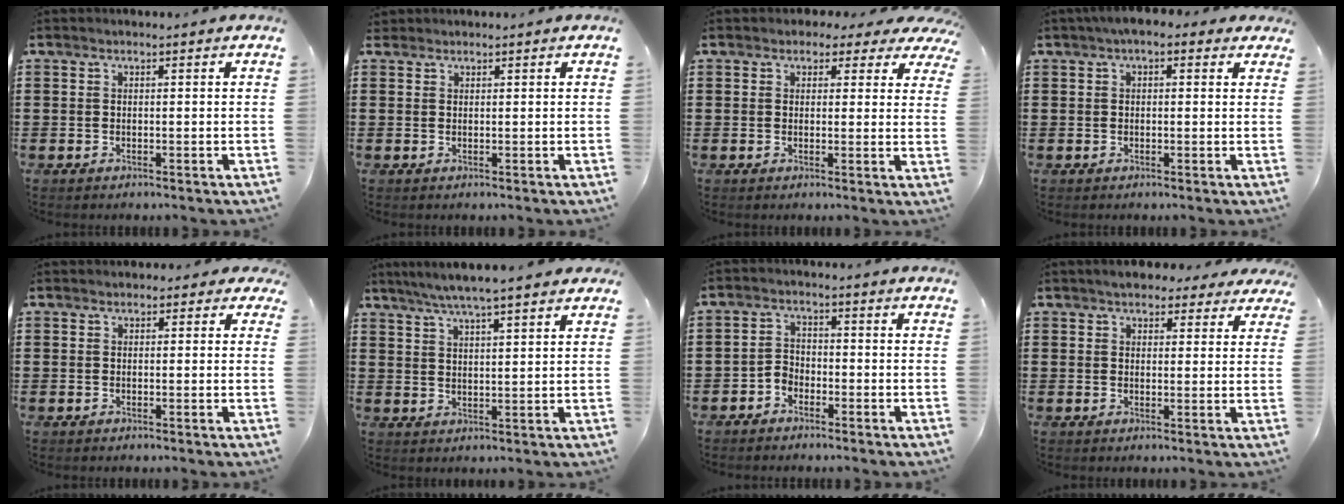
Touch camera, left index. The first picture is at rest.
{"total": 0.9, "force": [0.7, 0.5, 0.1], "torque": [-0.005, 0.003, 0.015]}
{"total": 2.2, "force": [1.6, 1.3, 0.8], "torque": [-0.018, 0.002, 0.026]}
{"total": 2.3, "force": [1.2, 1.3, 1.5], "torque": [-0.034, 0.009, 0.021]}
{"total": 1.2, "force": [0.6, 0.9, 0.4], "torque": [-0.005, 0.007, 0.007]}
{"total": 5.2, "force": [4.3, -0.1, 2.8], "torque": [-0.064, -0.010, 0.076]}
{"total": 2.3, "force": [-2.0, 1.1, 0.3], "torque": [-0.012, 0.007, -0.044]}
{"total": 3.9, "force": [3.4, 1.4, 1.2], "torque": [-0.027, 0.000, 0.063]}